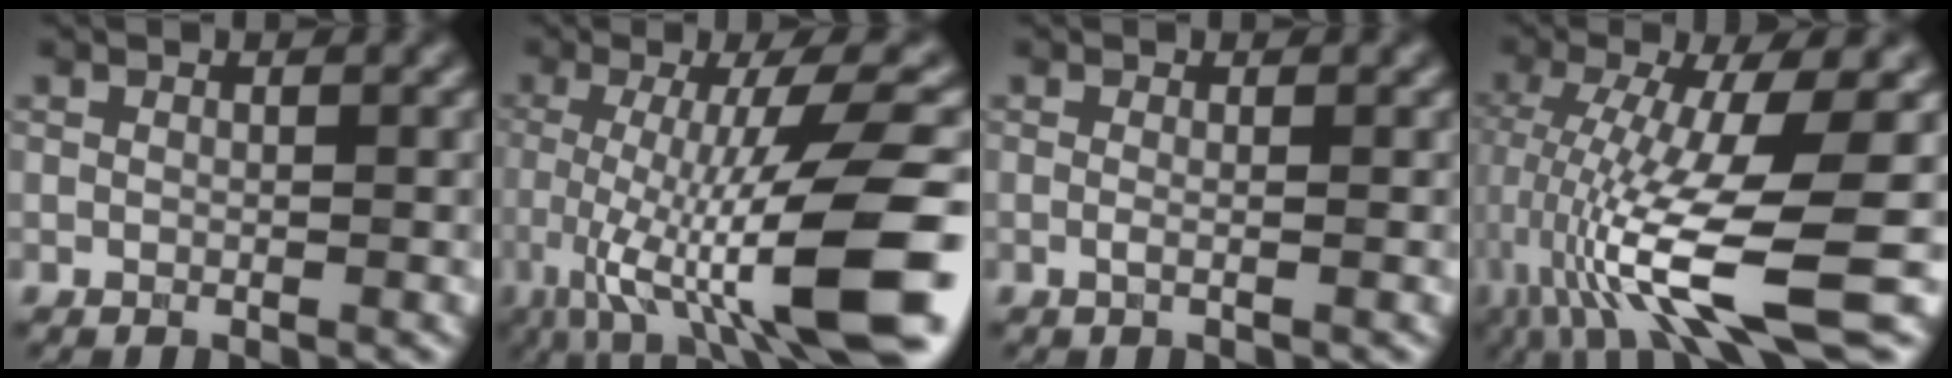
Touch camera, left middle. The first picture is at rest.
{"total": 13.0, "force": [-4.1, 2.6, 12.1], "torque": [-0.192, -0.007, -0.052]}
{"total": 0.9, "force": [-0.1, 0.3, 0.9], "torque": [-0.015, -0.005, -0.008]}
{"total": 11.3, "force": [-3.5, 2.0, 10.6], "torque": [-0.208, -0.010, -0.045]}